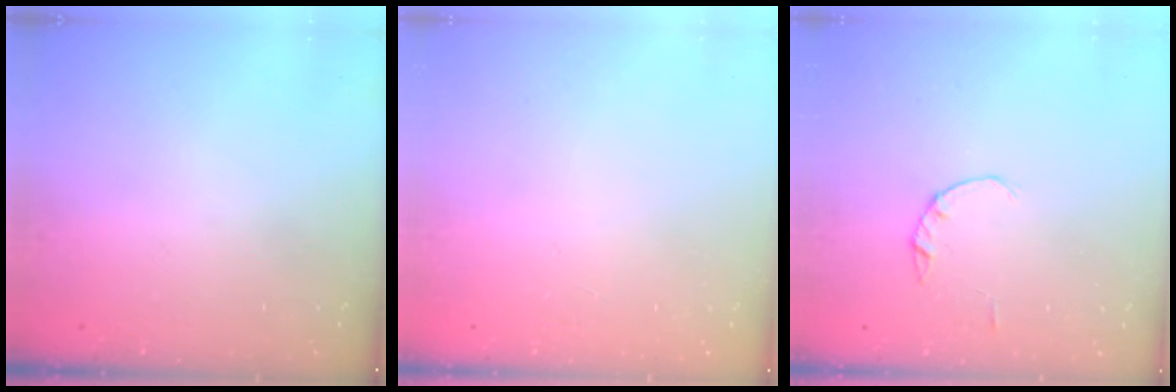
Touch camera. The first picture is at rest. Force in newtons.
{"total": 2.5, "press": 2.5, "slide": 0.2}
{"total": 1.0, "press": 1.0, "slide": 0.2}